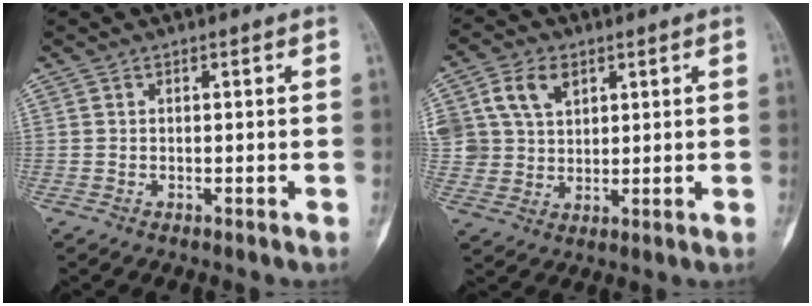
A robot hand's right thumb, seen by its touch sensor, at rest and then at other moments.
{"total": 10.9, "force": [4.4, 8.0, 6.0], "torque": [-0.112, -0.002, 0.092]}